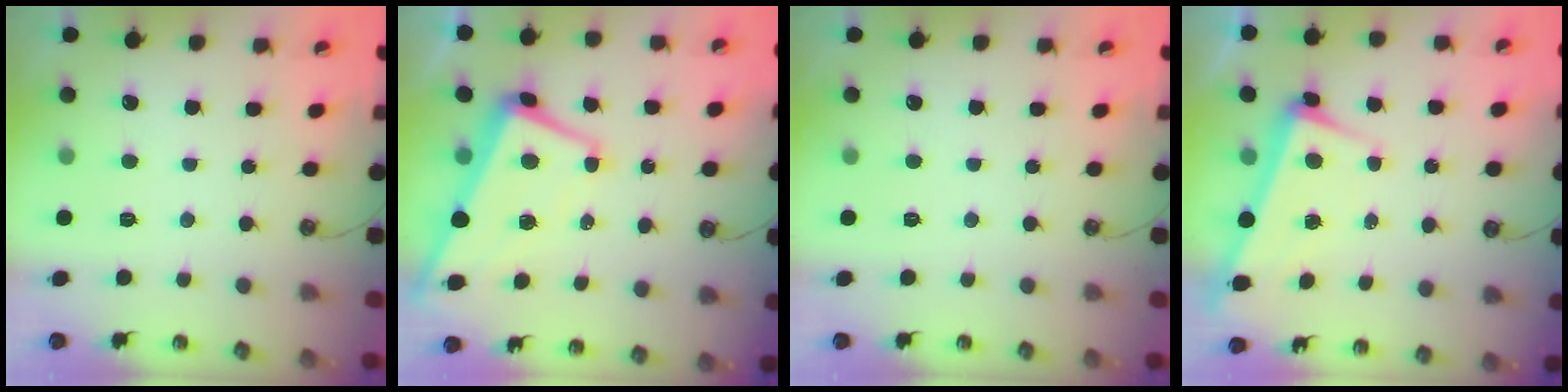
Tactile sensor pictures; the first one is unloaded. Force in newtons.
{"total": 1.6, "press": 1.2, "slide": 1.1}
{"total": 0.0}
{"total": 3.4, "press": 3.2, "slide": 1.0}